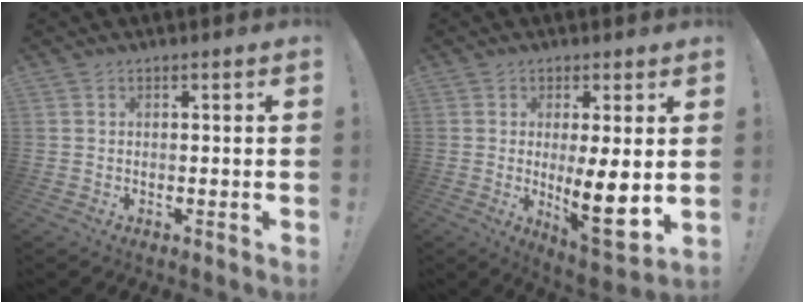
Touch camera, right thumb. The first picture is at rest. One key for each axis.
{"total": 11.3, "fx": -0.1, "fy": 2.8, "fz": 11.0, "tx": -0.167, "ty": -0.026, "tz": 0.001}